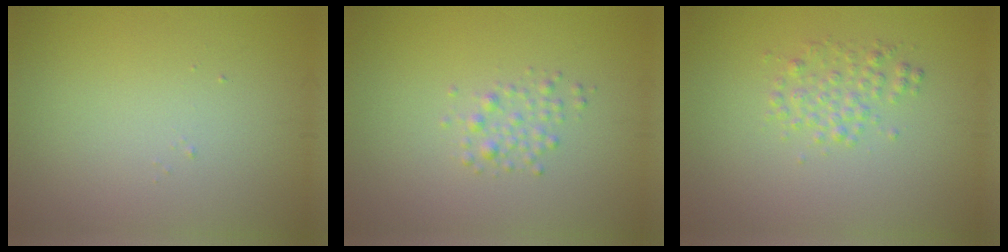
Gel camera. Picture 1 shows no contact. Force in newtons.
{"total": 1.5, "press": 1.5, "slide": 0.0}
{"total": 2.0, "press": 2.0, "slide": 0.1}